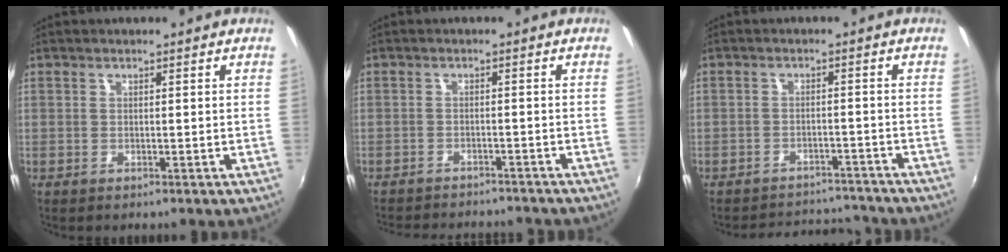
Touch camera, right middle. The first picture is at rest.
{"total": 11.1, "force": [-10.1, 2.7, 3.8], "torque": [-0.087, -0.015, -0.141]}
{"total": 10.0, "force": [-9.1, 3.9, 1.8], "torque": [-0.048, 0.028, -0.113]}